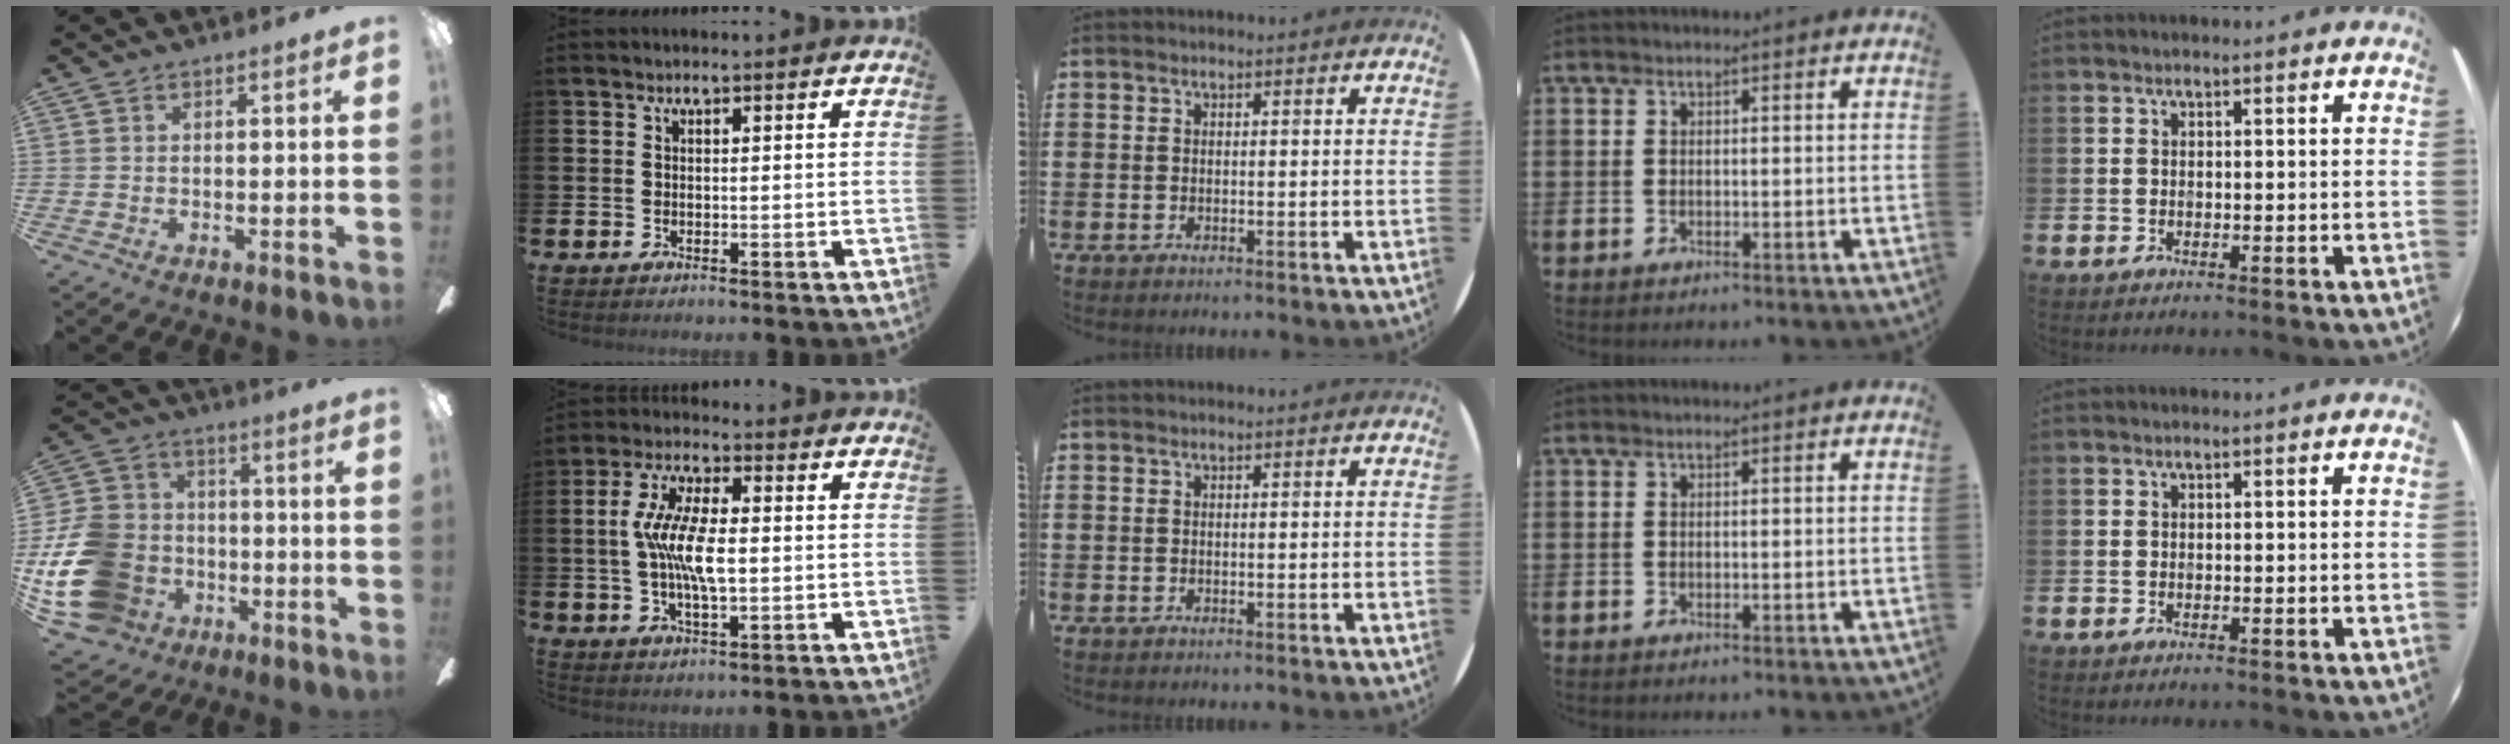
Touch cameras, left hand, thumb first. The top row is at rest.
{"thumb": {"total": 20.1, "force": [-6.6, 15.7, 10.7], "torque": [-0.228, 0.046, -0.101]}, "index": {"total": 8.7, "force": [0.4, 3.4, 7.9], "torque": [-0.156, 0.006, 0.002]}}